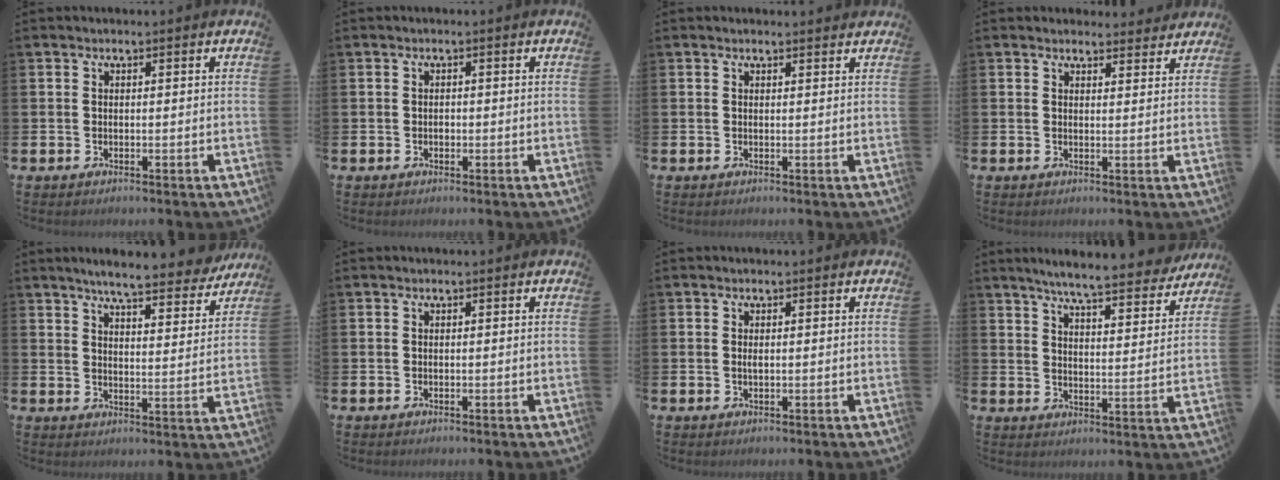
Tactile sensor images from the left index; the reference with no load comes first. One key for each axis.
{"total": 0.6, "fx": -0.1, "fy": 0.5, "fz": 0.3, "tx": -0.007, "ty": 0.003, "tz": -0.003}
{"total": 0.8, "fx": 0.8, "fy": 0.1, "fz": 0.2, "tx": 0.006, "ty": -0.002, "tz": 0.013}
{"total": 2.5, "fx": 2.4, "fy": 0.6, "fz": -0.1, "tx": 0.005, "ty": -0.014, "tz": 0.043}
{"total": 7.1, "fx": 6.6, "fy": 0.7, "fz": 2.4, "tx": -0.050, "ty": -0.040, "tz": 0.111}
{"total": 0.0}
{"total": 0.5, "fx": 0.1, "fy": 0.2, "fz": 0.5, "tx": -0.011, "ty": 0.000, "tz": 0.003}
{"total": 7.1, "fx": 6.7, "fy": 0.4, "fz": 2.5, "tx": -0.059, "ty": -0.042, "tz": 0.112}